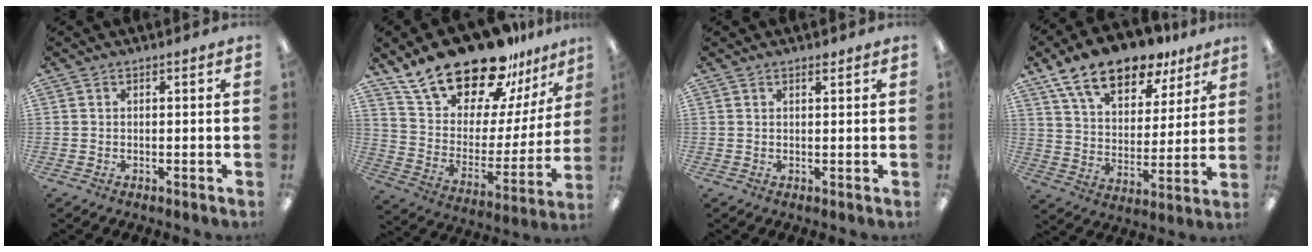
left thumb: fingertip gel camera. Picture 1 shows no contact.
{"total": 23.8, "force": [19.8, 9.2, 9.4], "torque": [-0.168, -0.140, 0.354]}
{"total": 1.2, "force": [1.0, 0.4, 0.4], "torque": [-0.001, -0.004, 0.017]}
{"total": 16.6, "force": [12.1, 7.7, 8.2], "torque": [-0.141, -0.066, 0.215]}